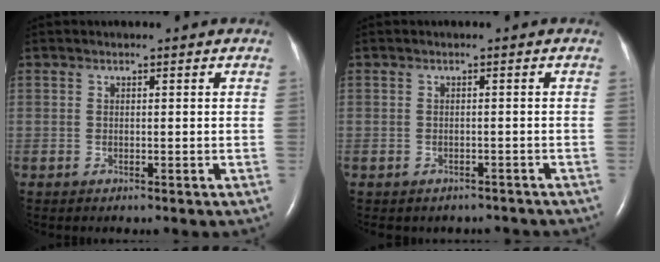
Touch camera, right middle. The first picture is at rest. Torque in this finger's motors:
{"motor_torque": [0.22, -0.28, 0.01, 0.03]}